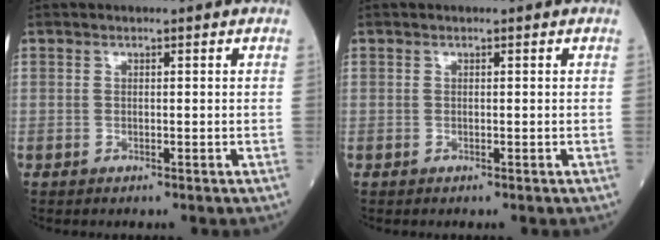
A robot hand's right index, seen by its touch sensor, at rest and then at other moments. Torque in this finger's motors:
{"motor_torque": [0.00, 0.00, 0.00, 0.00]}